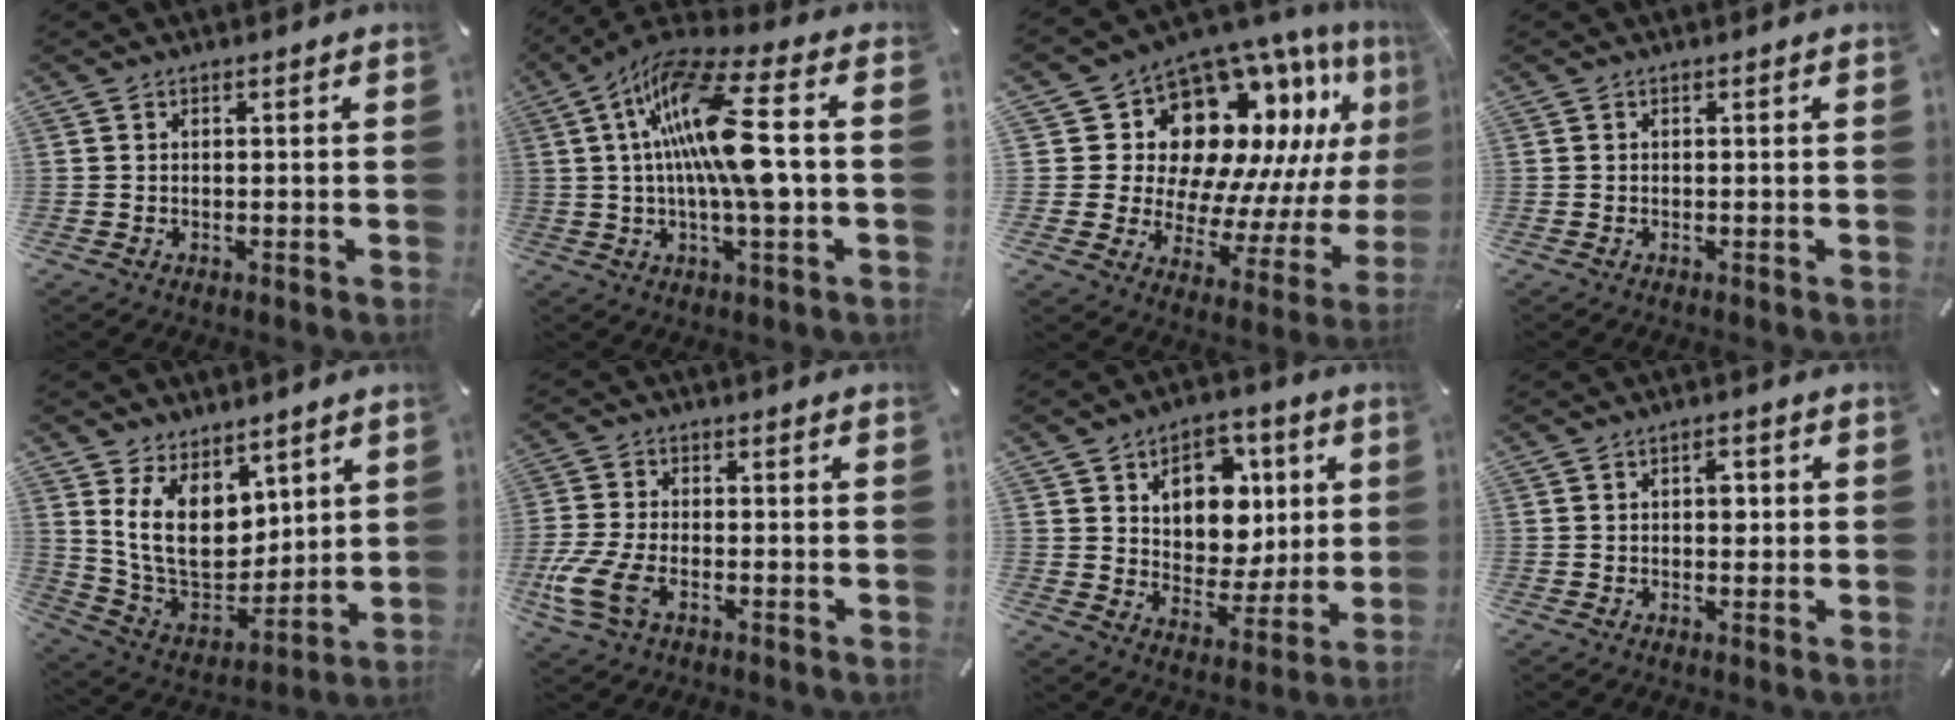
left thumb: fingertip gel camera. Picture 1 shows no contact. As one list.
[{"total": 17.8, "force": [1.3, 4.4, 17.2], "torque": [-0.331, -0.004, 0.010]}, {"total": 17.1, "force": [9.9, 10.9, 8.5], "torque": [-0.144, -0.110, 0.184]}, {"total": 0.0}, {"total": 14.1, "force": [5.7, 10.0, 8.1], "torque": [-0.176, -0.045, 0.111]}, {"total": 8.9, "force": [-3.7, 4.7, 6.6], "torque": [-0.152, -0.003, -0.065]}, {"total": 12.4, "force": [4.1, 10.3, 5.5], "torque": [-0.071, -0.027, 0.076]}, {"total": 2.8, "force": [0.3, 1.8, 2.1], "torque": [-0.020, -0.002, -0.002]}]